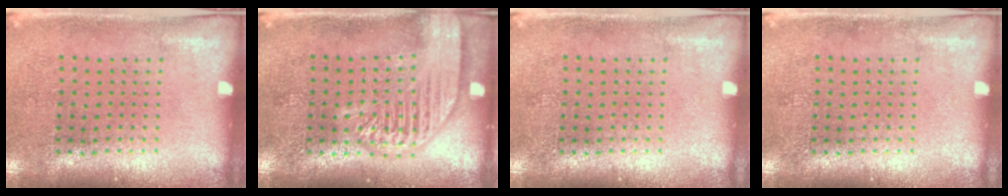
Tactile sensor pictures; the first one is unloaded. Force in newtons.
{"total": 3.6, "press": 3.6, "slide": 0.4}
{"total": 0.0}
{"total": 0.0}